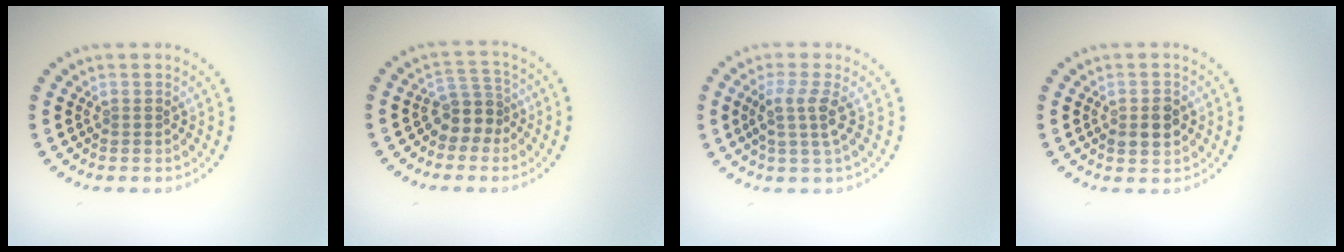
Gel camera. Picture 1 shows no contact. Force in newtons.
{"total": 2.8, "press": 2.3, "slide": 1.6}
{"total": 2.7, "press": 2.1, "slide": 1.6}
{"total": 2.7, "press": 2.7, "slide": 0.2}